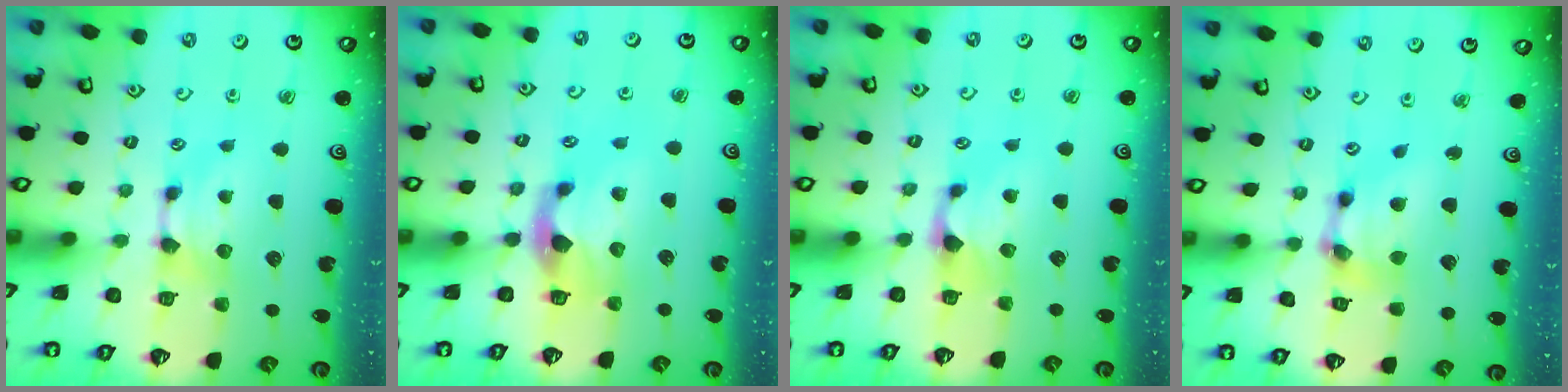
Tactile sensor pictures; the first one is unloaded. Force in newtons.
{"total": 2.7, "press": 2.4, "slide": 1.3}
{"total": 1.0, "press": 0.3, "slide": 0.9}
{"total": 6.6, "press": 6.3, "slide": 1.9}